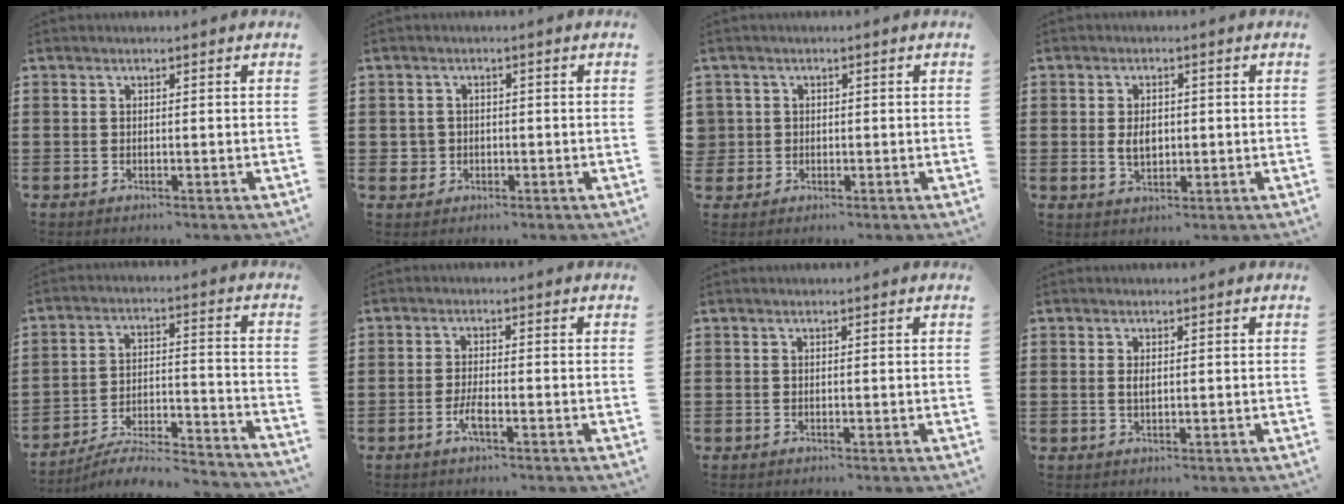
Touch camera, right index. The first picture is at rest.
{"total": 1.9, "force": [-0.4, 1.9, 0.3], "torque": [-0.012, 0.005, -0.011]}
{"total": 1.8, "force": [-0.1, 1.8, 0.1], "torque": [-0.010, 0.007, -0.004]}
{"total": 3.1, "force": [0.0, 2.1, 2.3], "torque": [-0.040, 0.003, -0.002]}
{"total": 6.1, "force": [-5.6, 0.7, 2.2], "torque": [-0.040, -0.004, -0.111]}
{"total": 2.8, "force": [-1.3, 0.4, 2.4], "torque": [-0.056, -0.006, -0.027]}
{"total": 0.0}
{"total": 1.5, "force": [0.3, 0.7, 1.3], "torque": [-0.028, 0.005, 0.003]}